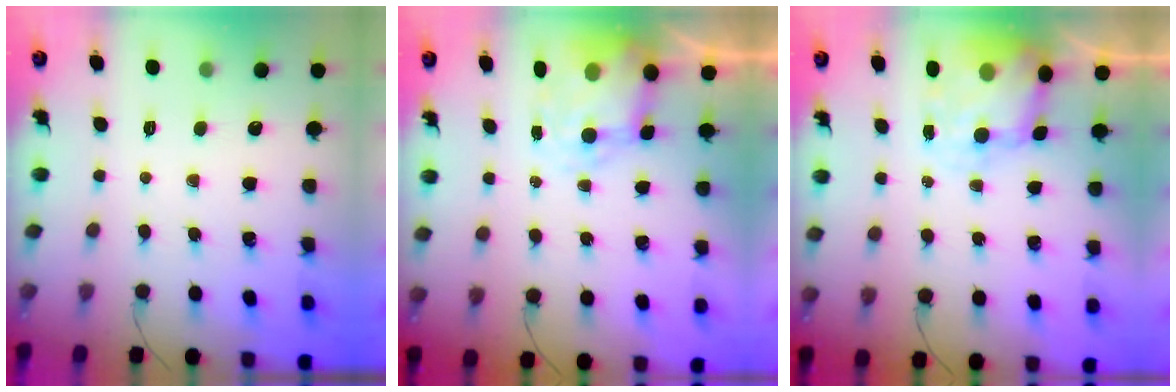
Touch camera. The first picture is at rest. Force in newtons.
{"total": 8.4, "press": 8.3, "slide": 1.4}
{"total": 8.2, "press": 8.0, "slide": 1.8}